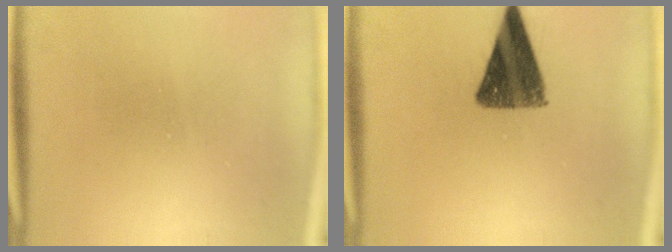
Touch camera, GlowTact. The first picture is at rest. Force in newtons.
{"total": 11.1}